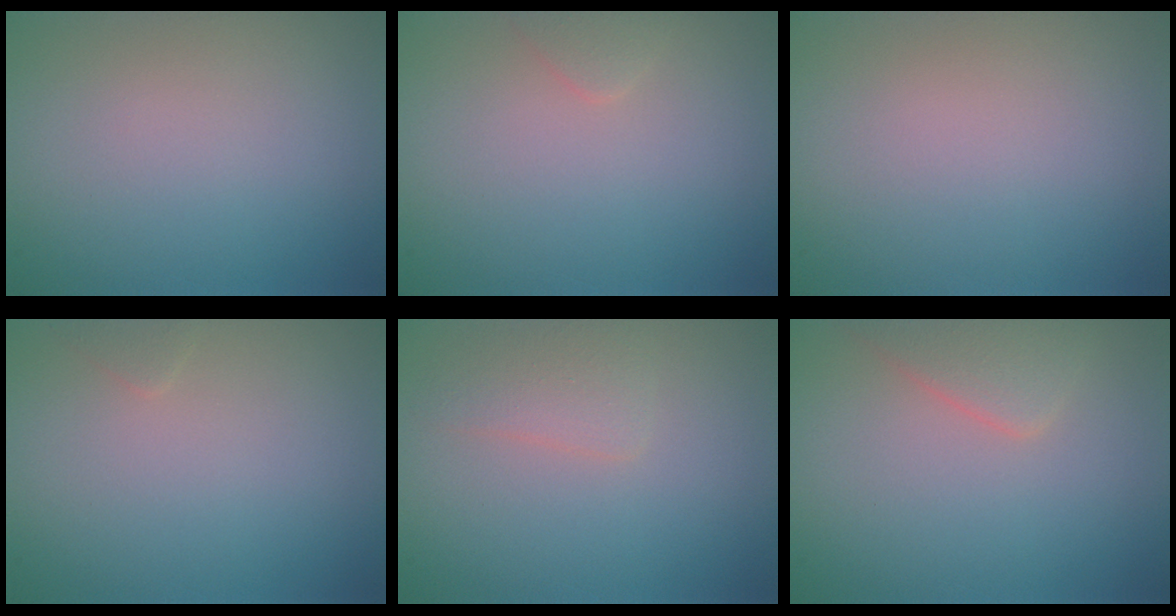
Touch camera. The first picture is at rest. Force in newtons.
{"total": 0.9, "press": 0.9, "slide": 0.1}
{"total": 0.0}
{"total": 0.6, "press": 0.6, "slide": 0.0}
{"total": 1.9, "press": 1.9, "slide": 0.0}
{"total": 2.6, "press": 2.6, "slide": 0.0}